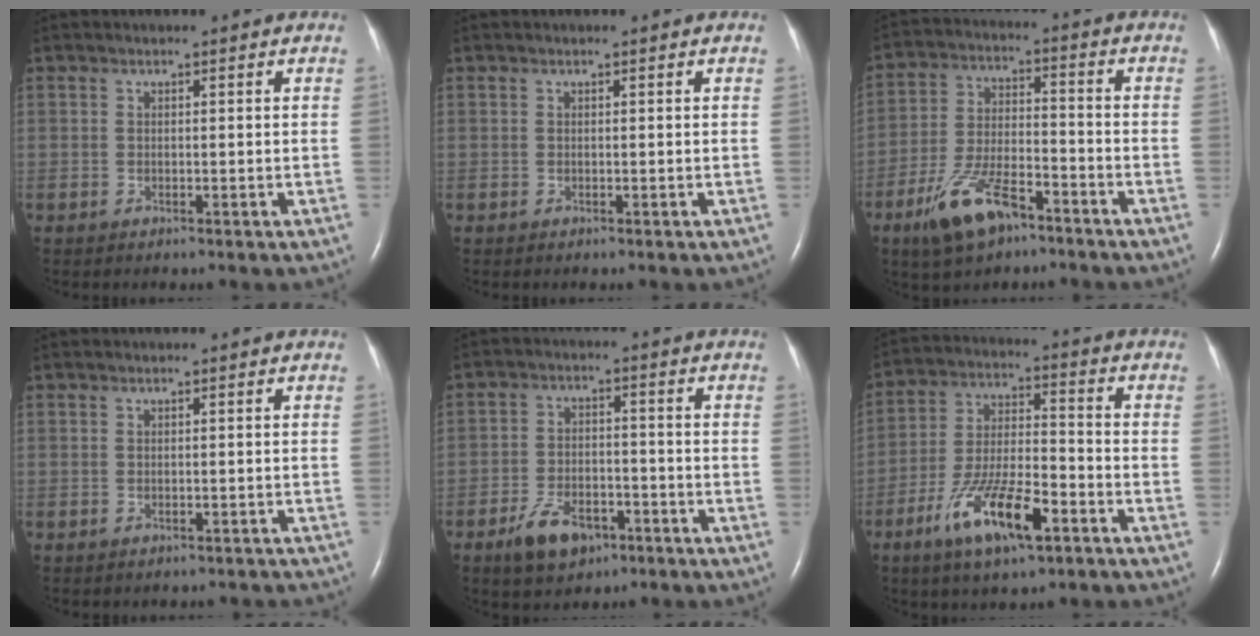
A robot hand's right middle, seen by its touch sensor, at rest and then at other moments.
{"total": 0.0}
{"total": 10.9, "force": [-7.0, 3.9, 7.5], "torque": [-0.157, -0.002, -0.127]}
{"total": 3.5, "force": [-3.1, 1.3, 1.0], "torque": [-0.014, 0.004, -0.031]}
{"total": 7.6, "force": [-4.6, 4.1, 4.5], "torque": [-0.087, -0.001, -0.073]}
{"total": 12.7, "force": [-6.8, 3.3, 10.3], "torque": [-0.205, -0.005, -0.119]}